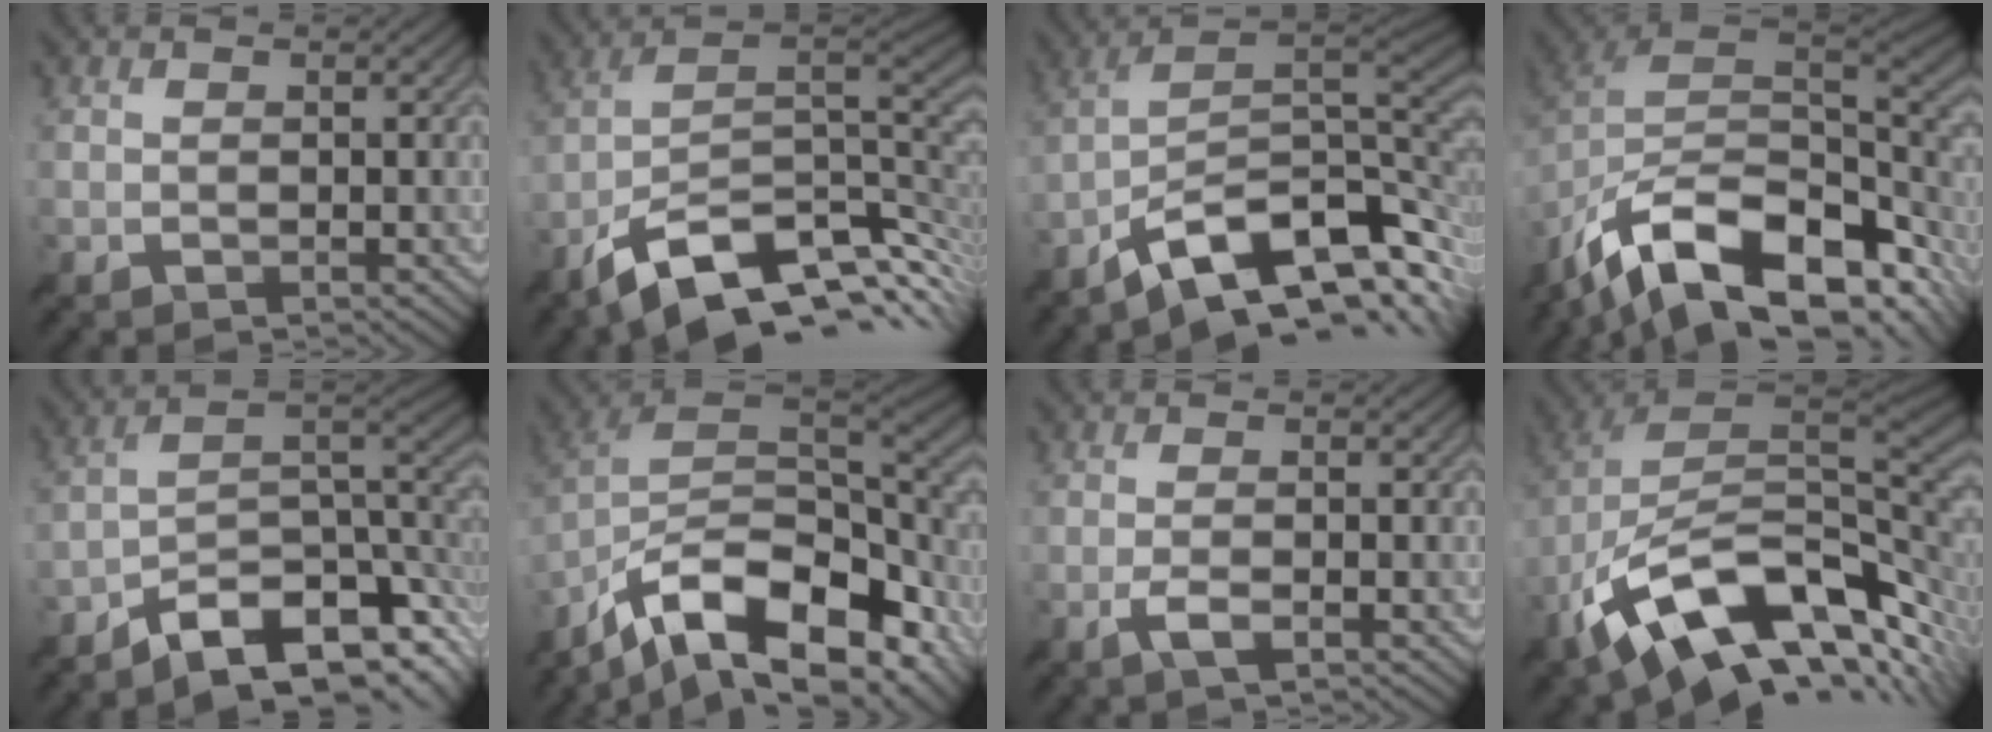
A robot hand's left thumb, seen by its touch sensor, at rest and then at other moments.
{"total": 14.6, "force": [-6.1, 7.0, 11.3], "torque": [-0.219, -0.007, -0.100]}
{"total": 13.5, "force": [-6.6, 5.7, 10.3], "torque": [-0.187, 0.004, -0.115]}
{"total": 16.8, "force": [-8.1, 9.2, 11.6], "torque": [-0.252, -0.030, -0.128]}
{"total": 12.2, "force": [-6.7, 5.3, 8.7], "torque": [-0.140, -0.004, -0.112]}
{"total": 16.7, "force": [-8.6, 8.2, 11.7], "torque": [-0.251, -0.019, -0.135]}
{"total": 2.4, "force": [-0.9, 0.6, 2.2], "torque": [-0.042, 0.007, -0.022]}
{"total": 16.2, "force": [-4.0, 8.9, 13.0], "torque": [-0.252, -0.008, -0.069]}